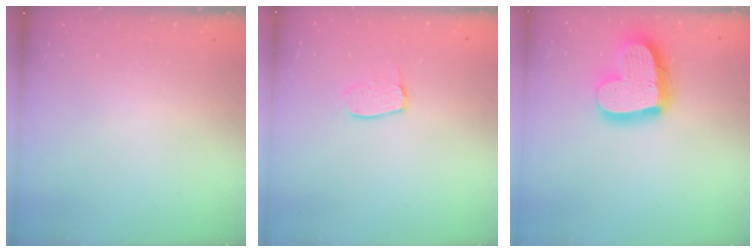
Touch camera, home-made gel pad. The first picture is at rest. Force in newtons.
{"total": 6.1, "press": 6.0, "slide": 0.4}
{"total": 21.1, "press": 21.0, "slide": 1.8}